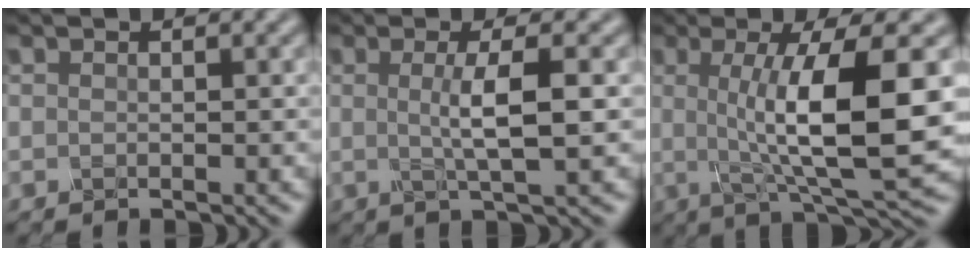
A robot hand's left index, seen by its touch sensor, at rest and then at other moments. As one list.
[{"total": 4.0, "force": [0.2, 0.9, 3.9], "torque": [-0.065, 0.000, 0.000]}, {"total": 10.6, "force": [0.5, 2.4, 10.3], "torque": [-0.144, -0.004, 0.011]}]